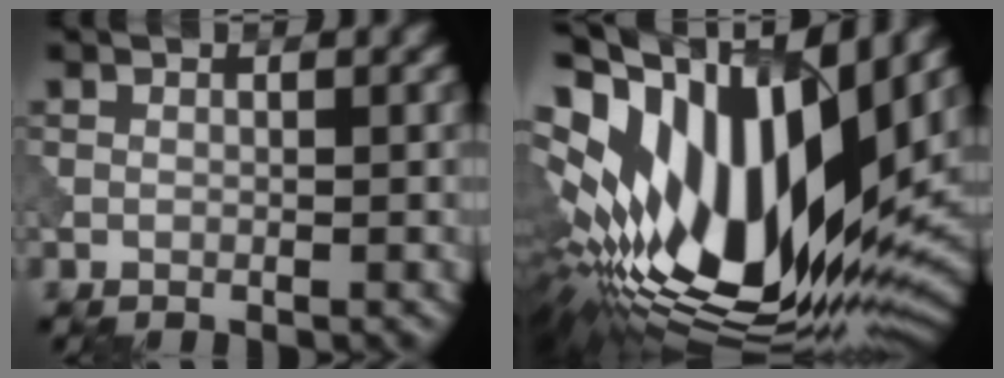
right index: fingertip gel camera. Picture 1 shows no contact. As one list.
[{"total": 19.3, "force": [1.5, 8.2, 17.3], "torque": [-0.321, 0.000, 0.010]}]